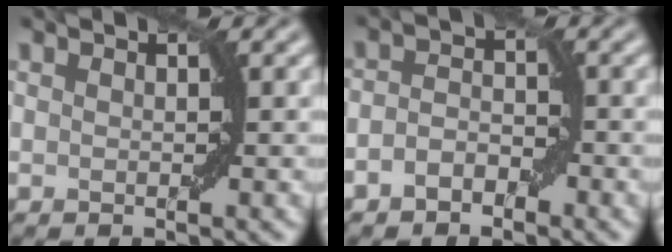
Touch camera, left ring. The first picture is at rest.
{"total": 2.2, "force": [-1.2, 1.4, 1.2], "torque": [-0.022, 0.007, -0.026]}